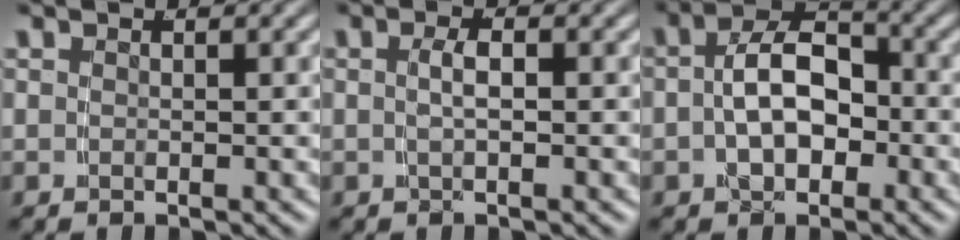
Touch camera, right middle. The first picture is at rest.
{"total": 1.6, "force": [-0.4, -0.1, 1.6], "torque": [-0.029, -0.001, -0.004]}
{"total": 4.9, "force": [-1.2, 2.8, 3.8], "torque": [-0.063, 0.001, -0.019]}